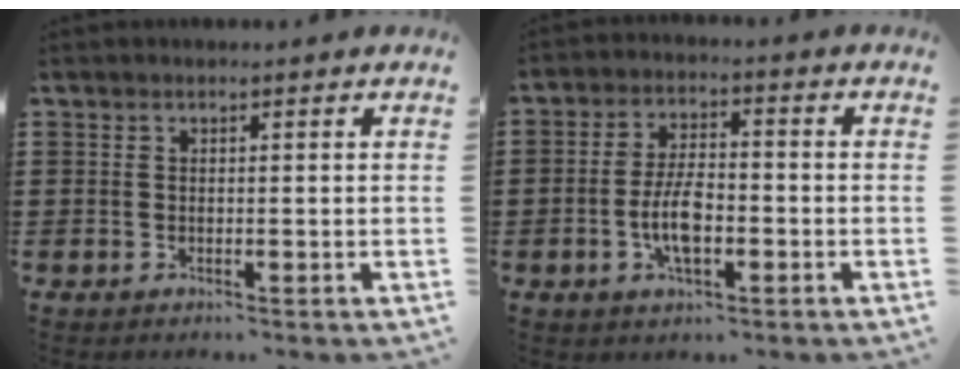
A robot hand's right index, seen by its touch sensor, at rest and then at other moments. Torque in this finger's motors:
{"motor_torque": [2.14, 0.00, 0.94, 0.21]}